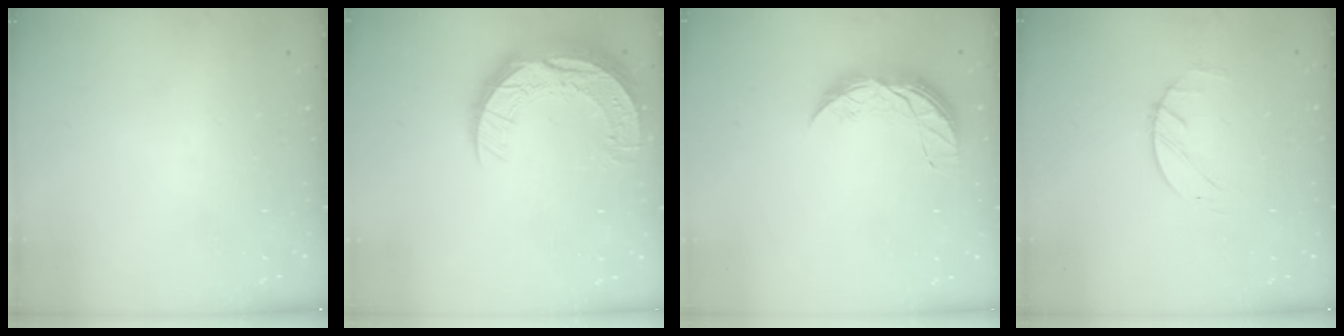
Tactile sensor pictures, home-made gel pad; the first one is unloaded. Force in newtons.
{"total": 15.3, "press": 15.3, "slide": 1.1}
{"total": 8.1, "press": 8.0, "slide": 0.5}
{"total": 1.9, "press": 1.9, "slide": 0.3}